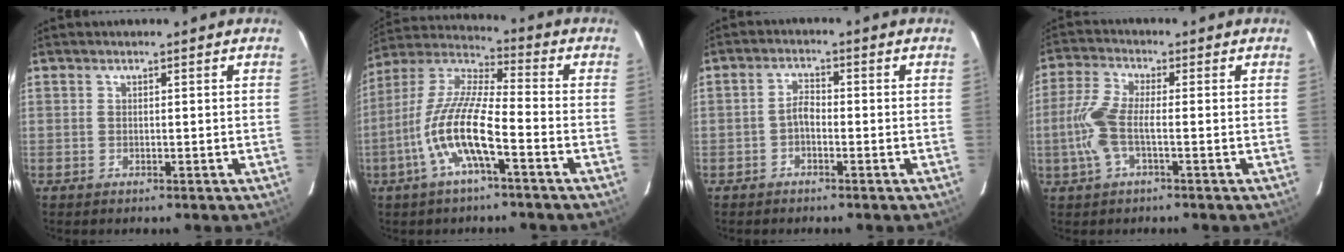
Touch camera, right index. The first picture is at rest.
{"total": 13.5, "force": [-5.3, 2.4, 12.2], "torque": [-0.250, -0.001, -0.108]}
{"total": 2.2, "force": [-1.2, 1.1, 1.5], "torque": [-0.032, 0.009, -0.024]}
{"total": 7.7, "force": [-1.7, 2.2, 7.2], "torque": [-0.166, 0.003, -0.034]}